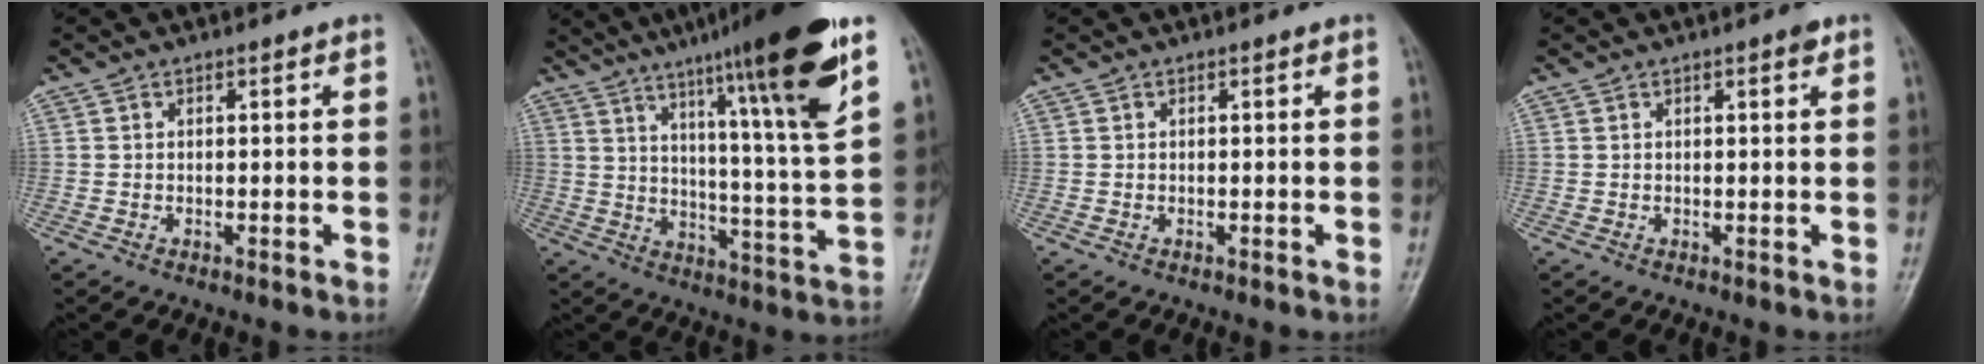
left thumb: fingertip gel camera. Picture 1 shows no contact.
{"total": 21.1, "force": [12.6, 0.9, 16.9], "torque": [-0.235, -0.051, 0.186]}
{"total": 0.0}
{"total": 1.3, "force": [0.8, 0.3, 1.0], "torque": [-0.015, -0.003, 0.010]}